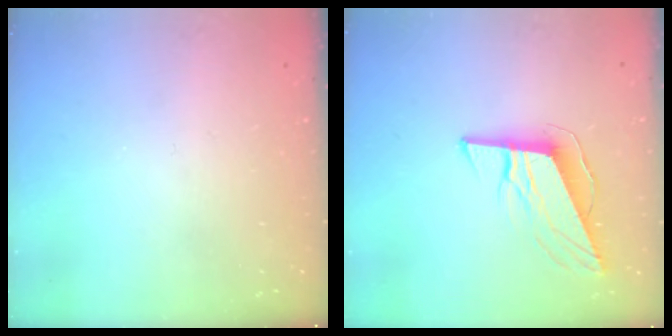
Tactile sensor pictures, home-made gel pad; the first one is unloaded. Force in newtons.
{"total": 10.8, "press": 10.3, "slide": 3.1}